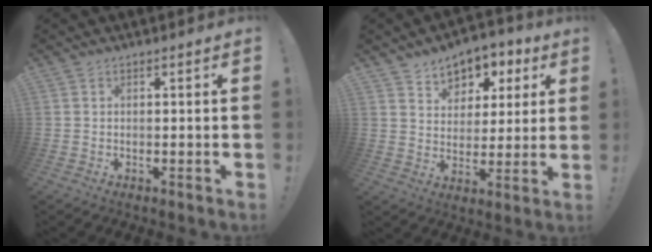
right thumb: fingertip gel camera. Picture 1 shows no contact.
{"total": 8.0, "force": [4.3, 6.5, 1.9], "torque": [-0.016, -0.035, 0.081]}